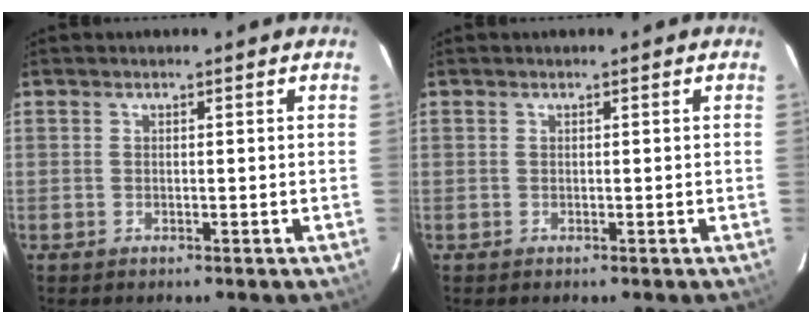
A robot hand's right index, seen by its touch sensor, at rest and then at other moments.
{"total": 0.0}